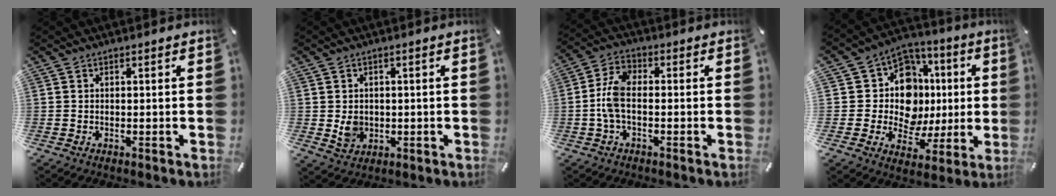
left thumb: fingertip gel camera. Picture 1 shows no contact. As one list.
[{"total": 4.4, "force": [-0.3, 3.9, 2.1], "torque": [-0.027, -0.009, -0.009]}, {"total": 7.2, "force": [-1.4, 3.7, 6.0], "torque": [-0.134, 0.004, -0.029]}, {"total": 14.5, "force": [0.5, 13.0, 6.4], "torque": [-0.105, -0.022, 0.020]}]